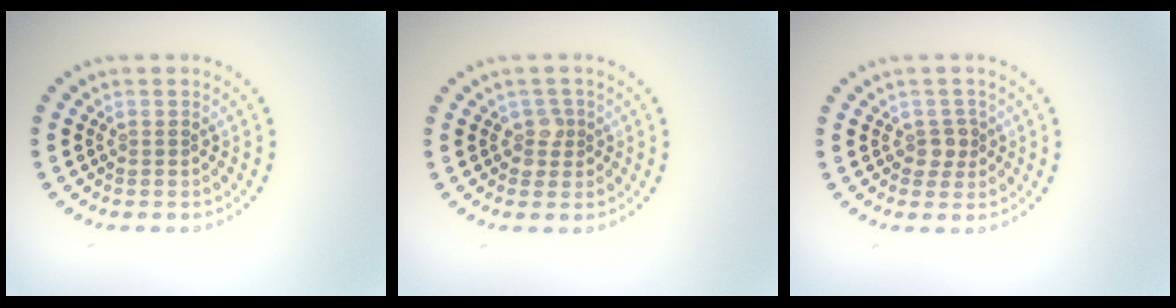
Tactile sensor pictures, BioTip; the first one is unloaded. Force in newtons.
{"total": 1.5, "press": 1.3, "slide": 0.8}
{"total": 1.5, "press": 1.3, "slide": 0.7}